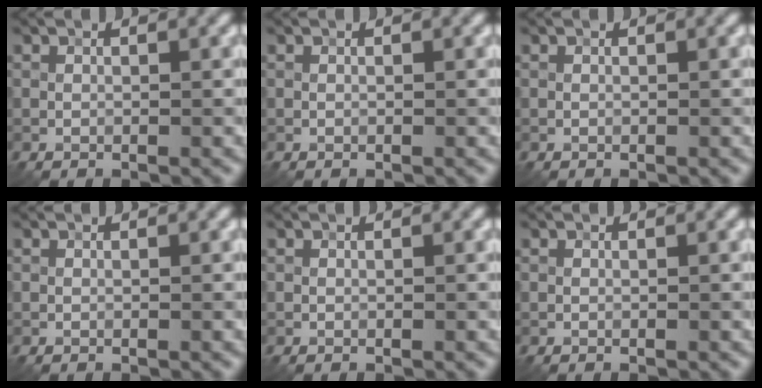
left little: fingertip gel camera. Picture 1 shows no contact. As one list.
[{"total": 0.0}, {"total": 0.0}, {"total": 0.0}, {"total": 0.0}, {"total": 0.0}]